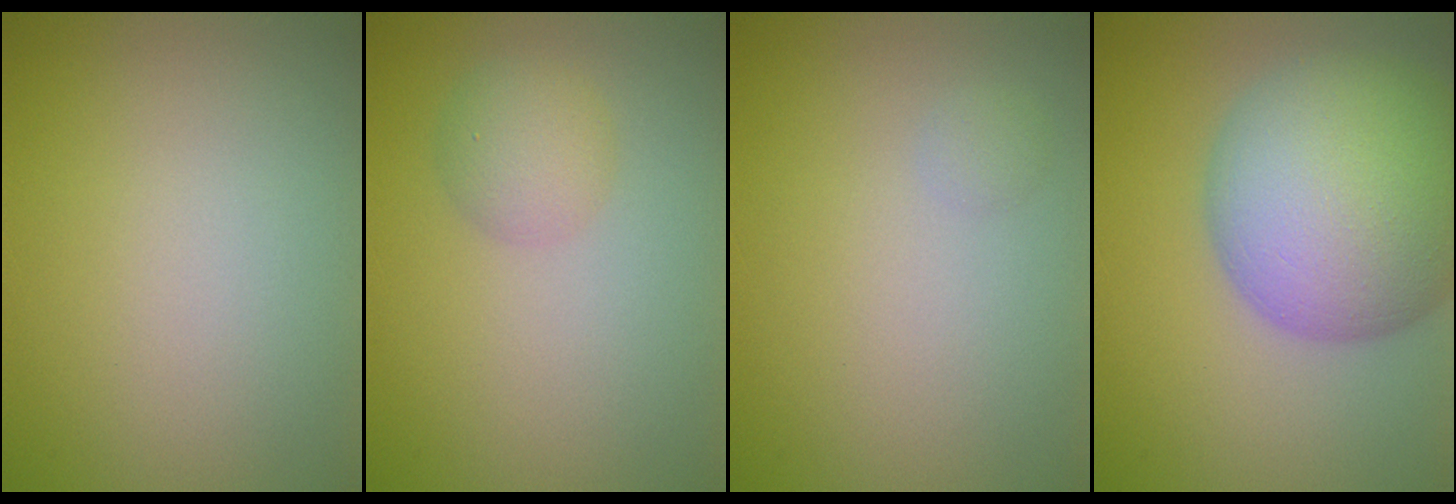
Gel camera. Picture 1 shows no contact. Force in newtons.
{"total": 2.5, "press": 2.5, "slide": 0.1}
{"total": 0.7, "press": 0.7, "slide": 0.0}
{"total": 13.5, "press": 13.4, "slide": 0.9}